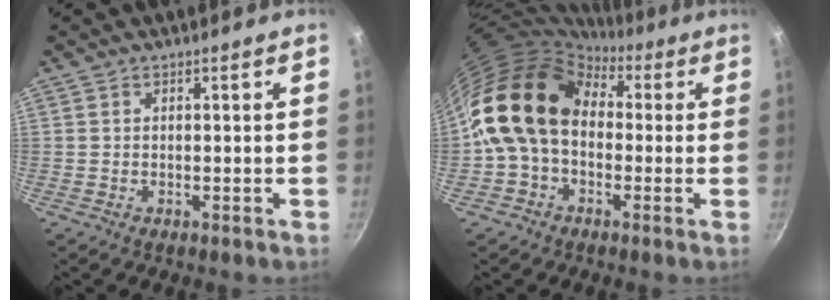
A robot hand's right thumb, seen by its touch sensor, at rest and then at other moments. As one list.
[{"total": 16.3, "force": [0.9, 12.2, 10.7], "torque": [-0.170, 0.040, -0.003]}]